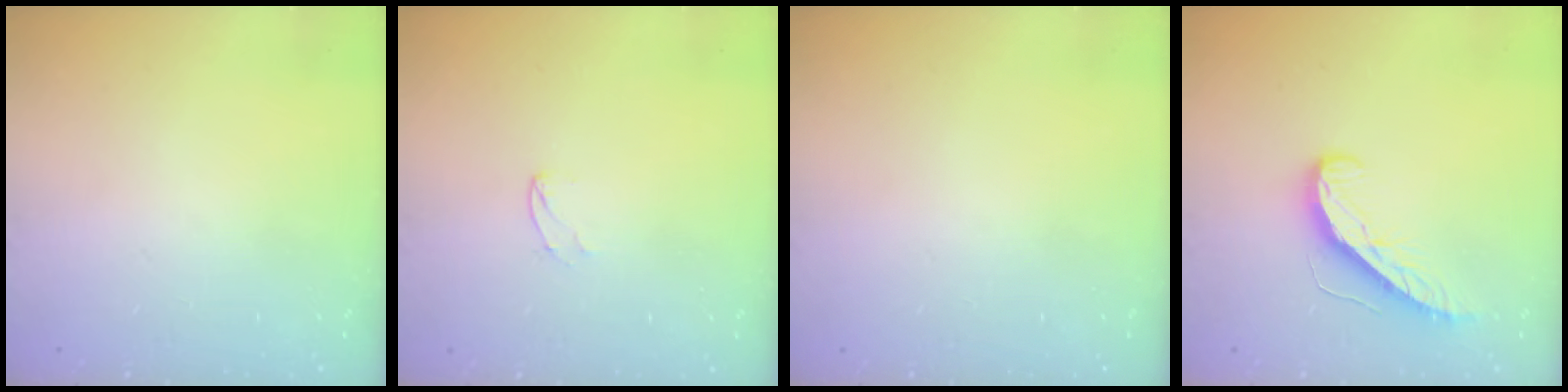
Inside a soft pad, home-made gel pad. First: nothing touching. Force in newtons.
{"total": 3.7, "press": 3.7, "slide": 0.3}
{"total": 0.0}
{"total": 9.1, "press": 9.1, "slide": 0.2}